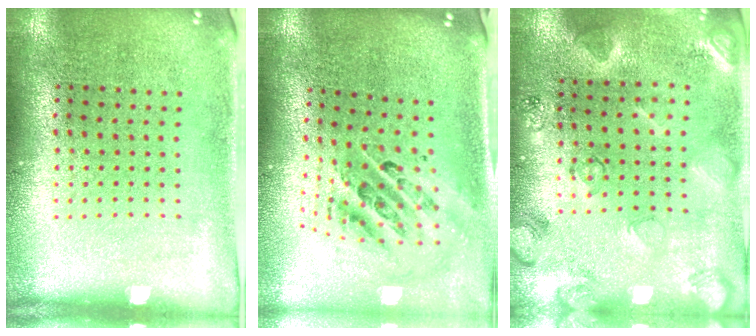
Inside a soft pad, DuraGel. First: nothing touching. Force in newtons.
{"total": 1.6, "press": 1.3, "slide": 0.8}
{"total": 2.1, "press": 2.1, "slide": 0.4}